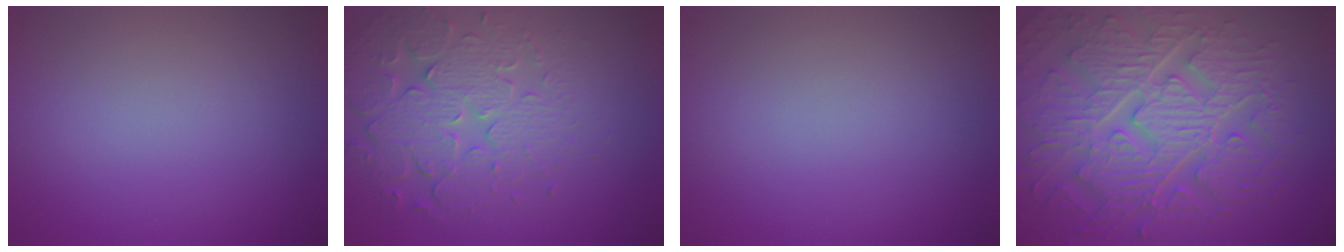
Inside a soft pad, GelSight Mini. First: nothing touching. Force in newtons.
{"total": 5.7, "press": 4.7, "slide": 3.1}
{"total": 0.0}
{"total": 9.2, "press": 6.8, "slide": 6.2}